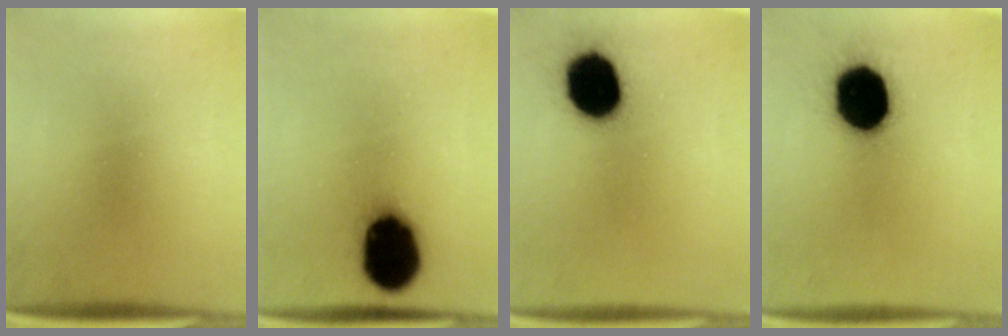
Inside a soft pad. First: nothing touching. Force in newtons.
{"total": 18.9}
{"total": 16.6}
{"total": 19.6}